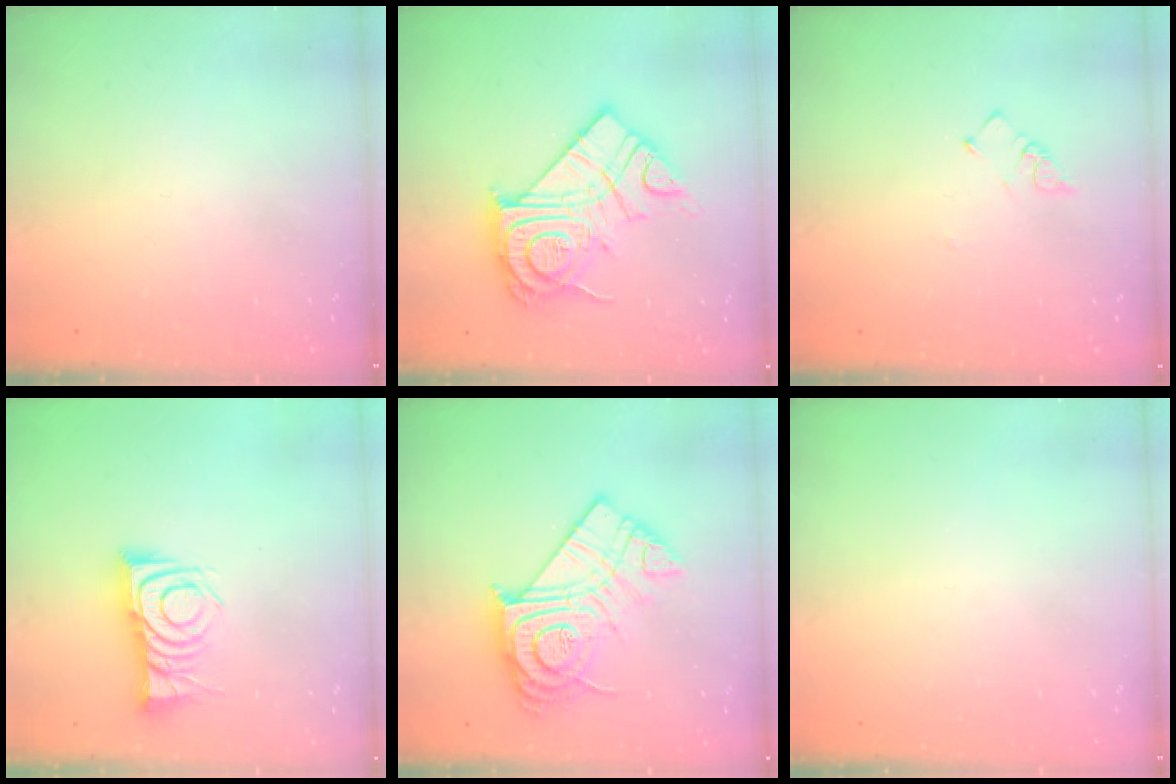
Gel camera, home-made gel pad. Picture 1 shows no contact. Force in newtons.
{"total": 20.7, "press": 20.7, "slide": 1.7}
{"total": 2.6, "press": 2.6, "slide": 0.5}
{"total": 11.2, "press": 11.2, "slide": 0.5}
{"total": 20.8, "press": 20.7, "slide": 1.6}
{"total": 0.0}